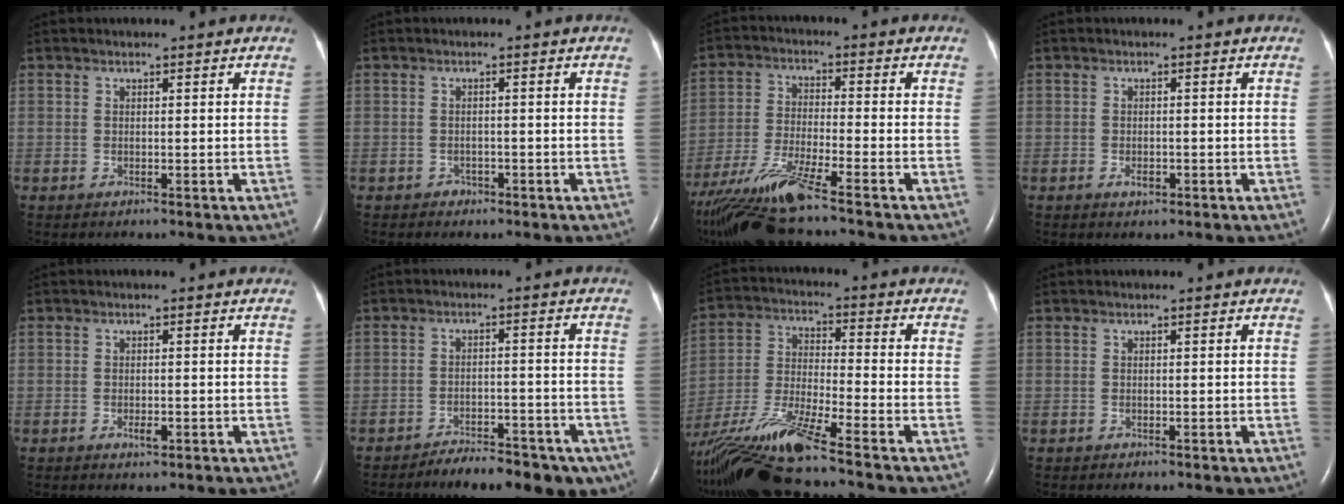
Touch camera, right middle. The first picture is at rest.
{"total": 1.1, "force": [-0.7, 0.8, 0.0], "torque": [0.001, 0.003, -0.012]}
{"total": 12.9, "force": [-10.3, -0.1, 7.8], "torque": [-0.162, -0.024, -0.193]}
{"total": 1.2, "force": [-0.6, 0.7, 0.9], "torque": [-0.015, 0.000, -0.006]}
{"total": 1.2, "force": [-0.5, 0.4, 1.0], "torque": [-0.018, -0.001, -0.006]}
{"total": 10.2, "force": [-7.8, 3.8, 5.4], "torque": [-0.055, 0.012, -0.111]}
{"total": 16.1, "force": [-12.5, -0.2, 10.2], "torque": [-0.226, -0.028, -0.239]}
{"total": 0.0}